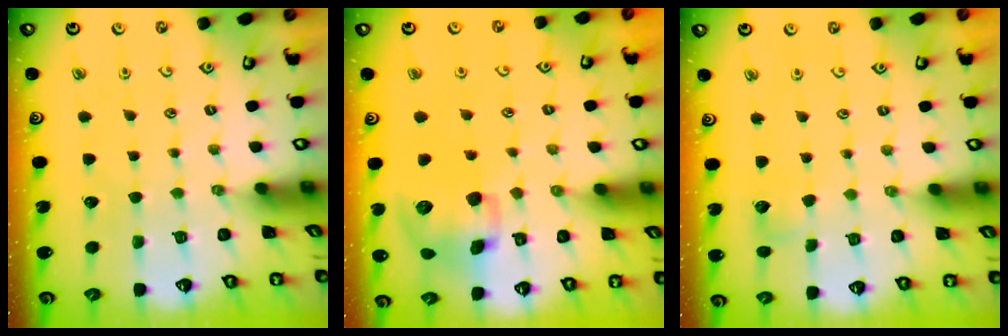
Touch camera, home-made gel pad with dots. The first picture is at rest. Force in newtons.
{"total": 12.2, "press": 12.1, "slide": 1.4}
{"total": 4.8, "press": 4.7, "slide": 0.4}